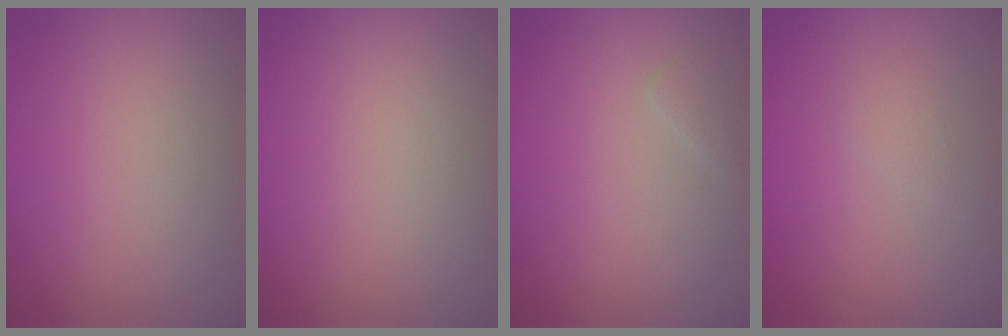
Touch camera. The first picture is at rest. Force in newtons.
{"total": 0.0}
{"total": 1.1, "press": 1.1, "slide": 0.0}
{"total": 0.8, "press": 0.8, "slide": 0.0}